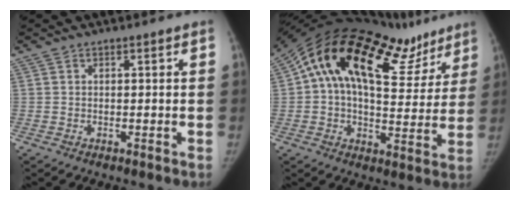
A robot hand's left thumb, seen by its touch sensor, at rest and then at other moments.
{"total": 26.9, "force": [15.3, 13.6, 17.4], "torque": [-0.255, 0.017, 0.233]}